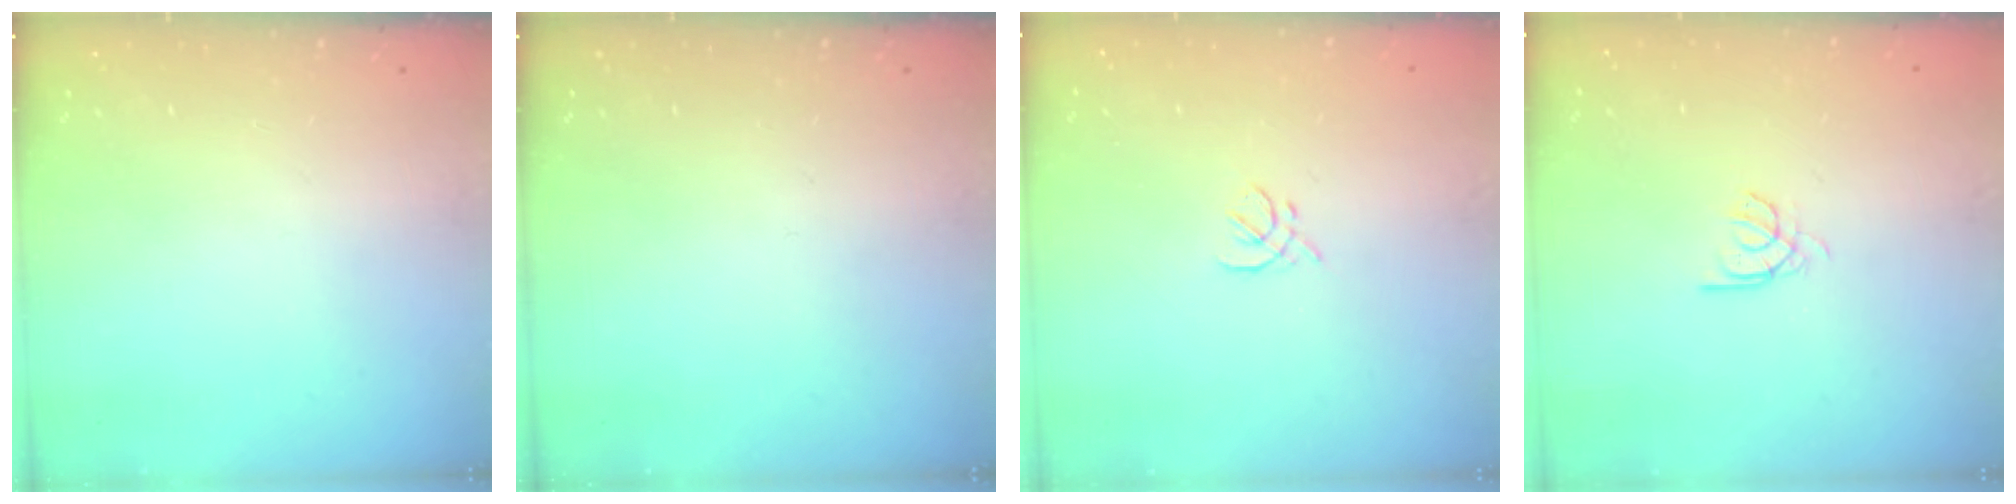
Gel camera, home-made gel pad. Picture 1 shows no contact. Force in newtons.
{"total": 0.0}
{"total": 2.0, "press": 1.9, "slide": 0.7}
{"total": 2.0, "press": 1.9, "slide": 0.4}